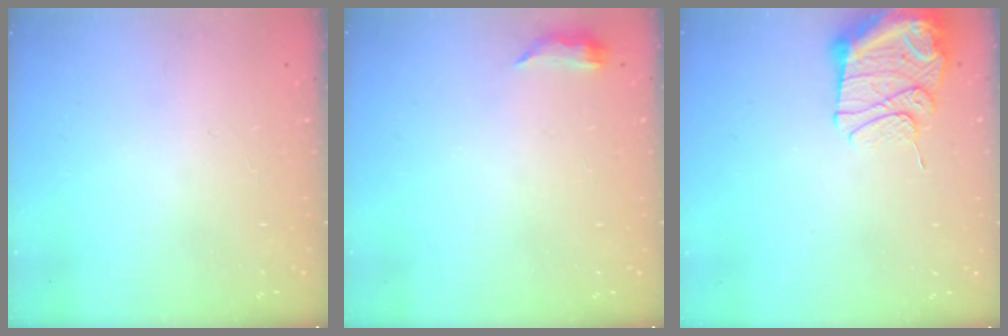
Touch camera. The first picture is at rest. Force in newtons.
{"total": 4.2, "press": 3.6, "slide": 2.0}
{"total": 12.9, "press": 12.6, "slide": 2.9}